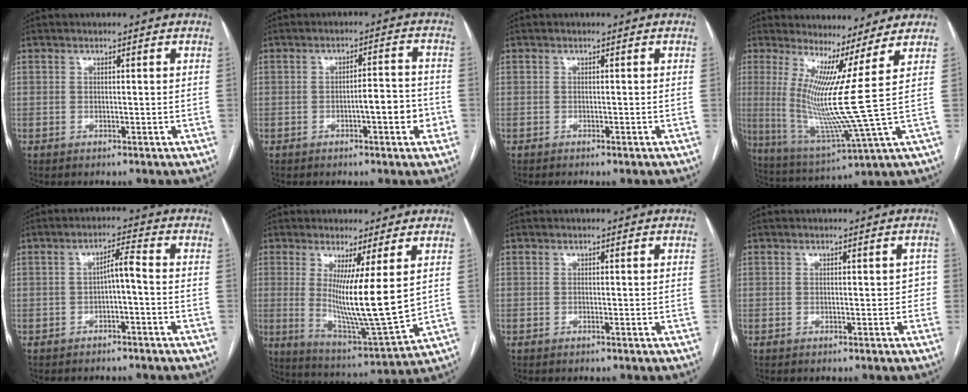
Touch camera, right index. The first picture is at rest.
{"total": 5.5, "force": [-1.9, 1.1, 5.0], "torque": [-0.065, 0.013, -0.025]}
{"total": 1.0, "force": [-0.8, 0.0, 0.6], "torque": [-0.011, -0.003, -0.010]}
{"total": 10.6, "force": [3.6, -3.9, 9.2], "torque": [-0.184, -0.055, 0.073]}
{"total": 3.2, "force": [-1.0, 0.4, 3.0], "torque": [-0.051, 0.012, -0.015]}
{"total": 12.6, "force": [2.1, -0.1, 12.4], "torque": [-0.225, -0.047, 0.039]}
{"total": 0.0}
{"total": 1.6, "force": [0.0, 1.1, 1.2], "torque": [-0.003, 0.014, -0.002]}